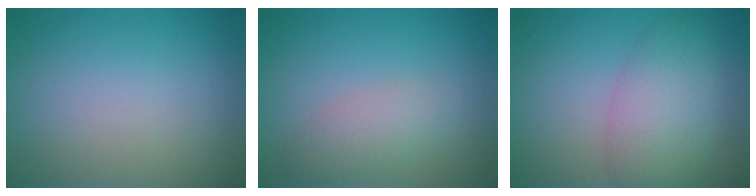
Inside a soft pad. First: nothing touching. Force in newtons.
{"total": 2.5, "press": 2.5, "slide": 0.1}
{"total": 5.3, "press": 5.2, "slide": 0.2}